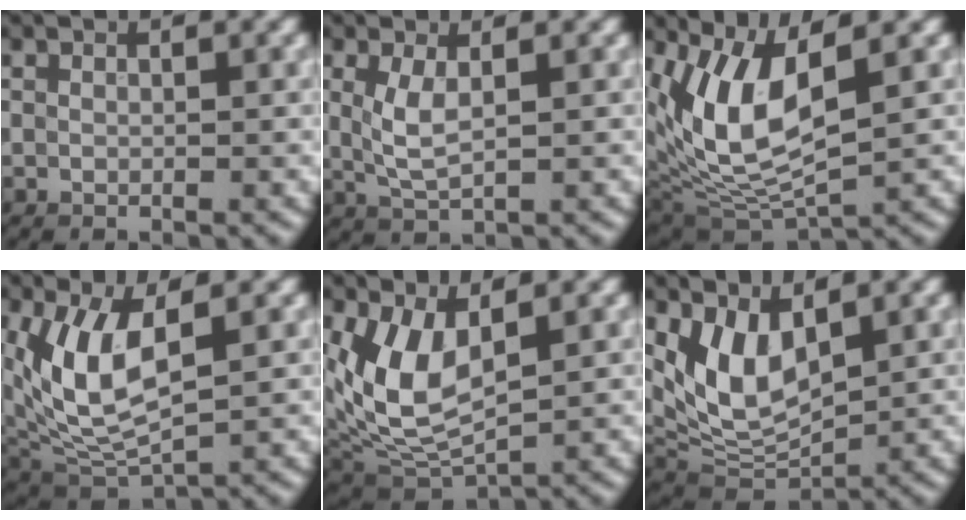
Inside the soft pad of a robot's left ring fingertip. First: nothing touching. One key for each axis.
{"total": 2.6, "fx": 0.5, "fy": 1.0, "fz": 2.3, "tx": -0.057, "ty": -0.001, "tz": 0.012}
{"total": 8.3, "fx": 2.6, "fy": 3.3, "fz": 7.2, "tx": -0.148, "ty": -0.013, "tz": 0.051}
{"total": 7.2, "fx": 1.5, "fy": 3.4, "fz": 6.1, "tx": -0.142, "ty": -0.008, "tz": 0.033}
{"total": 6.5, "fx": 1.4, "fy": 3.5, "fz": 5.4, "tx": -0.128, "ty": -0.014, "tz": 0.032}
{"total": 5.9, "fx": 2.1, "fy": 3.2, "fz": 4.5, "tx": -0.094, "ty": -0.016, "tz": 0.046}